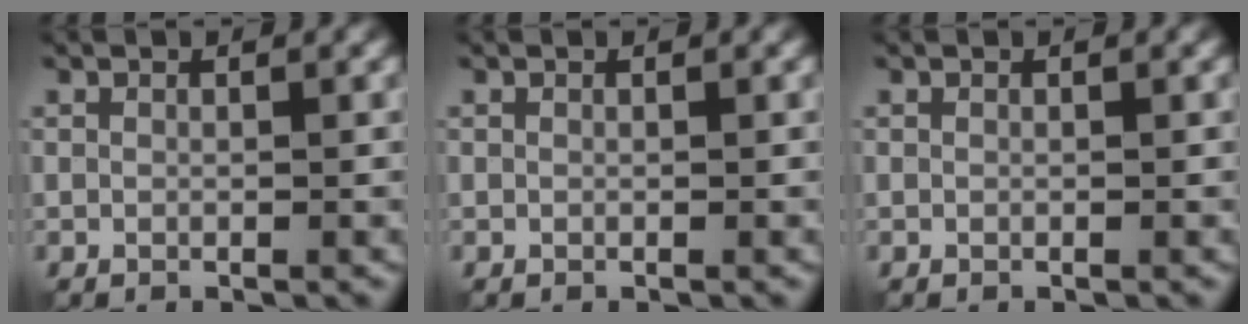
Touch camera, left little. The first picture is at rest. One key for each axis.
{"total": 0.0}
{"total": 0.0}